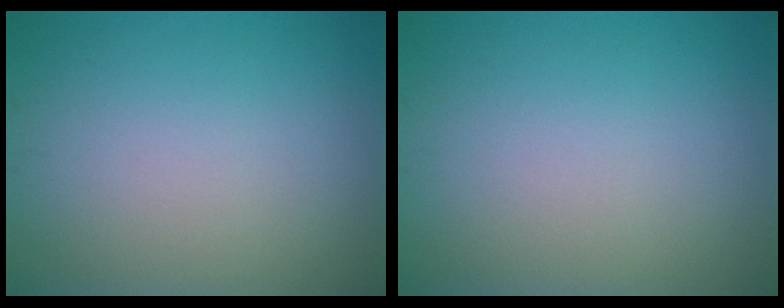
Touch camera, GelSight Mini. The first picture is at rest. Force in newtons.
{"total": 0.0}